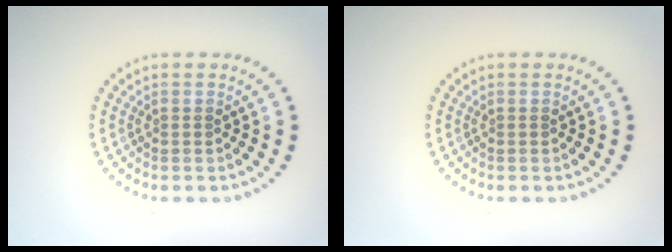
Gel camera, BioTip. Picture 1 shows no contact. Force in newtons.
{"total": 0.0}